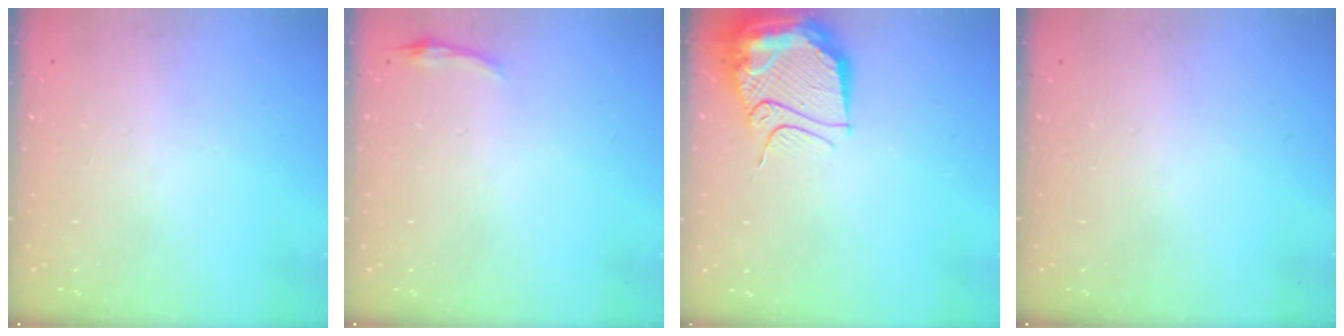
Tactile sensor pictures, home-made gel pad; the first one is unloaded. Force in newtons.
{"total": 3.1, "press": 3.0, "slide": 0.7}
{"total": 14.2, "press": 14.2, "slide": 1.4}
{"total": 0.0}